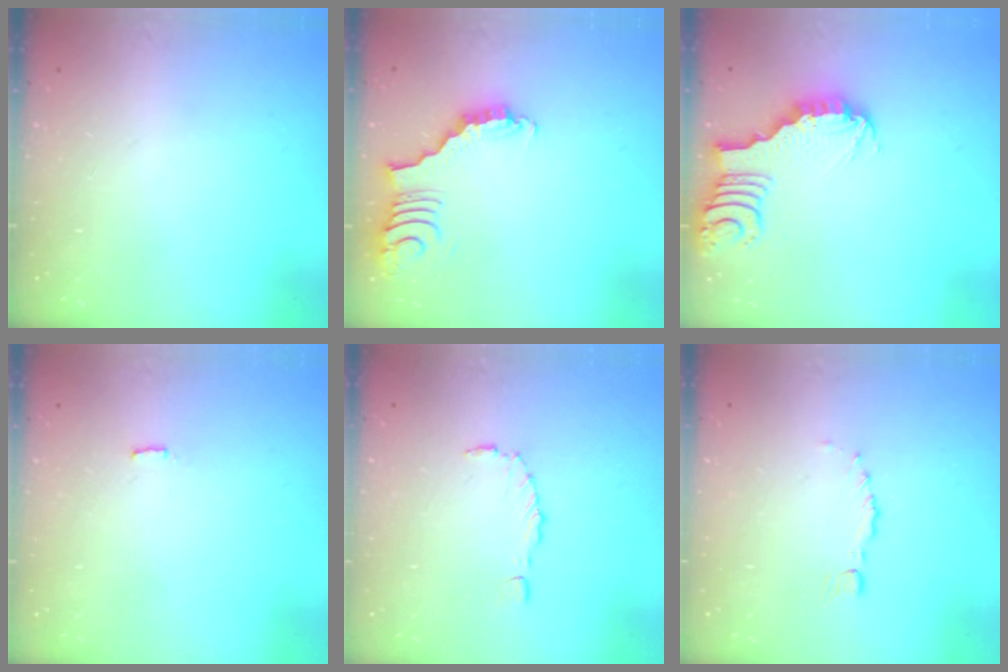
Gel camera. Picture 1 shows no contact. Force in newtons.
{"total": 3.7, "press": 3.6, "slide": 0.7}
{"total": 3.5, "press": 3.5, "slide": 0.3}
{"total": 1.3, "press": 1.3, "slide": 0.3}
{"total": 1.9, "press": 1.9, "slide": 0.3}
{"total": 0.0}